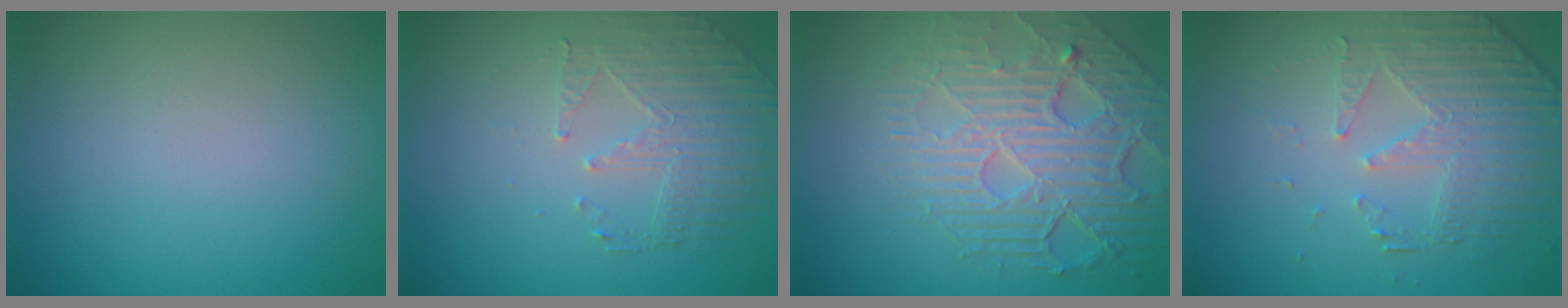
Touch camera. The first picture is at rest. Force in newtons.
{"total": 2.2, "press": 1.8, "slide": 1.2}
{"total": 7.8, "press": 5.5, "slide": 5.6}
{"total": 4.7, "press": 3.4, "slide": 3.2}